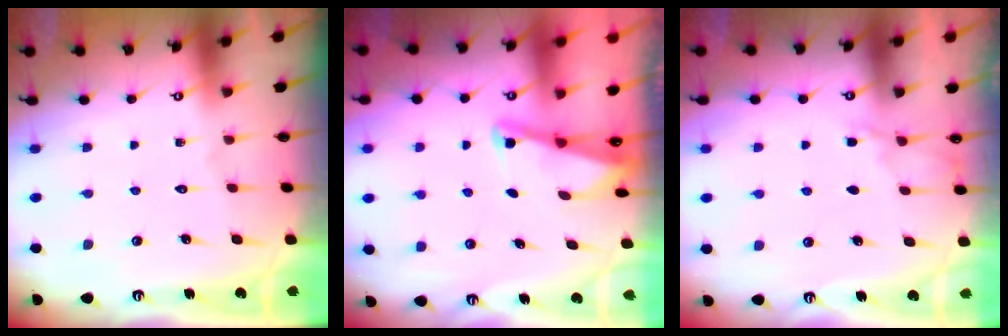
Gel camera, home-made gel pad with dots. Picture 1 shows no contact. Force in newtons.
{"total": 2.0, "press": 2.0, "slide": 0.3}
{"total": 3.3, "press": 3.3, "slide": 0.4}